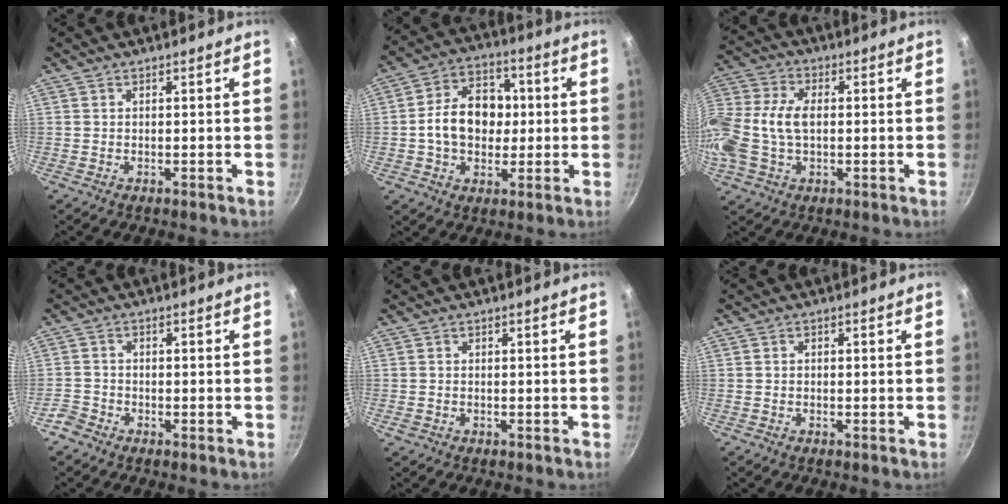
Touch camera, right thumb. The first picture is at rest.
{"total": 13.2, "force": [0.1, 9.8, 8.8], "torque": [-0.105, 0.021, -0.010]}
{"total": 14.8, "force": [-0.5, 9.5, 11.3], "torque": [-0.248, 0.024, -0.021]}
{"total": 2.8, "force": [-2.1, 1.8, 0.5], "torque": [-0.006, 0.019, -0.041]}
{"total": 0.6, "force": [-0.2, 0.5, 0.2], "torque": [-0.004, 0.000, -0.004]}
{"total": 0.6, "force": [-0.2, 0.5, 0.2], "torque": [-0.005, 0.003, -0.003]}